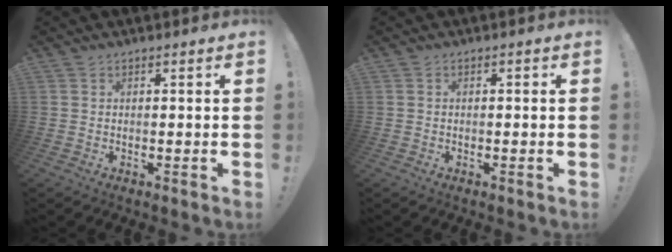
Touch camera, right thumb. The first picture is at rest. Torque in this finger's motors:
{"motor_torque": [0.01, 0.20, 0.05, -0.11, 0.00]}